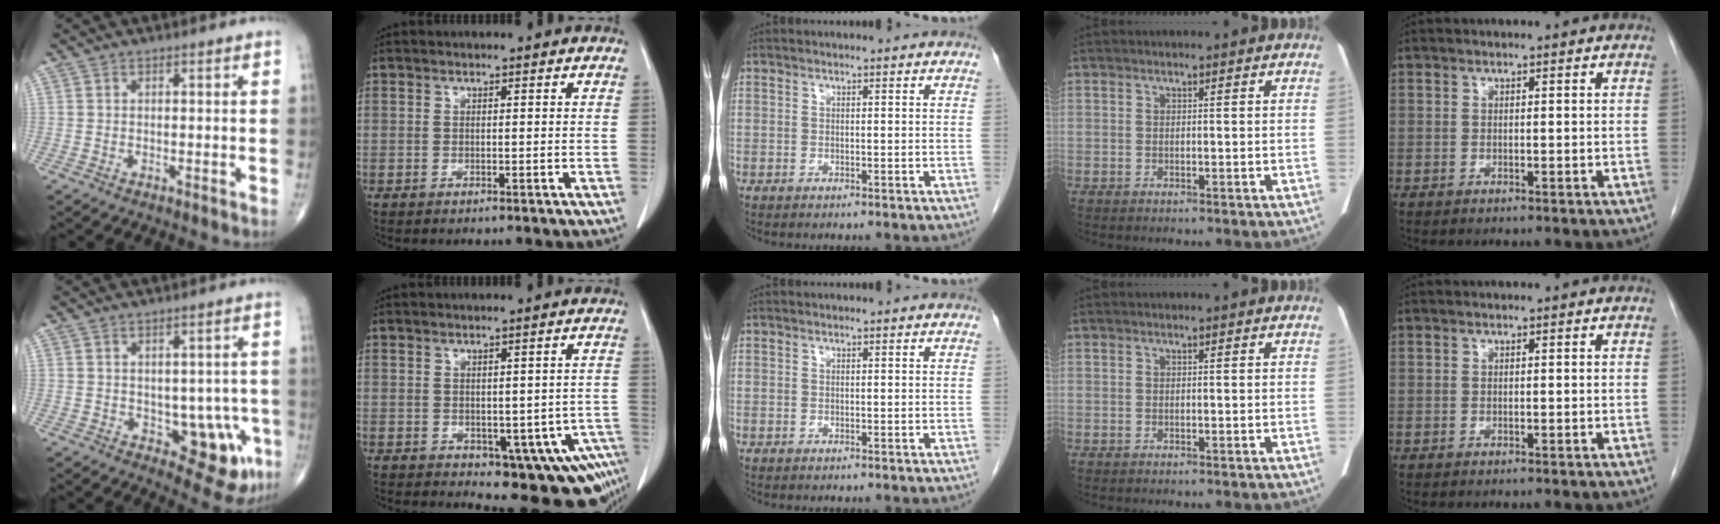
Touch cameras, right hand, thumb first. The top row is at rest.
{"thumb": {"total": 9.7, "force": [-2.1, 5.4, 7.8], "torque": [-0.051, -0.002, -0.014]}, "index": {"total": 11.2, "force": [-4.8, 5.3, 8.7], "torque": [-0.070, 0.014, -0.048]}}